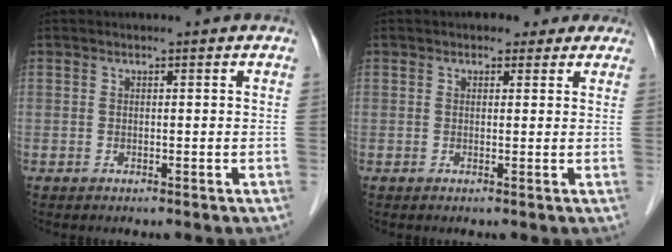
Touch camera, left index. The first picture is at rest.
{"total": 3.1, "force": [2.2, 2.1, 1.0], "torque": [-0.001, 0.012, 0.019]}